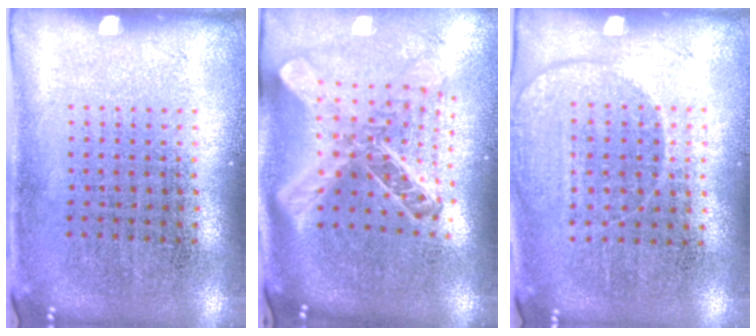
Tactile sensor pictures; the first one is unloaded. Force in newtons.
{"total": 2.7, "press": 2.0, "slide": 1.8}
{"total": 1.4, "press": 1.3, "slide": 0.5}